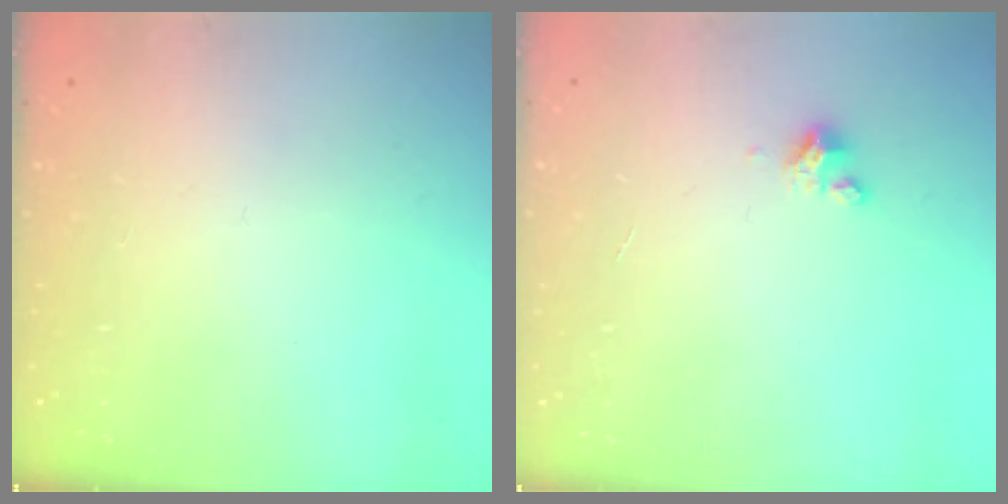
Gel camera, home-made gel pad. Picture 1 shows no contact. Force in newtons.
{"total": 2.5, "press": 2.5, "slide": 0.3}